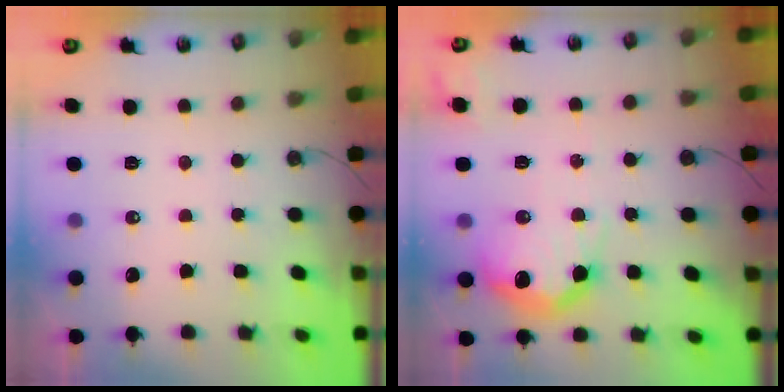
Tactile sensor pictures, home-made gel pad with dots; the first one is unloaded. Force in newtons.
{"total": 19.6, "press": 19.6, "slide": 1.1}